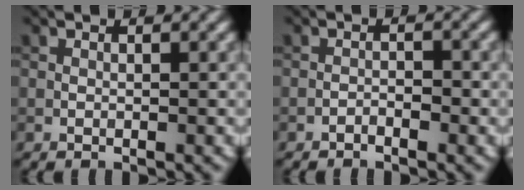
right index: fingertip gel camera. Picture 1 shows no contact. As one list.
[{"total": 1.1, "force": [-0.8, 0.4, 0.6], "torque": [-0.007, 0.003, -0.015]}]